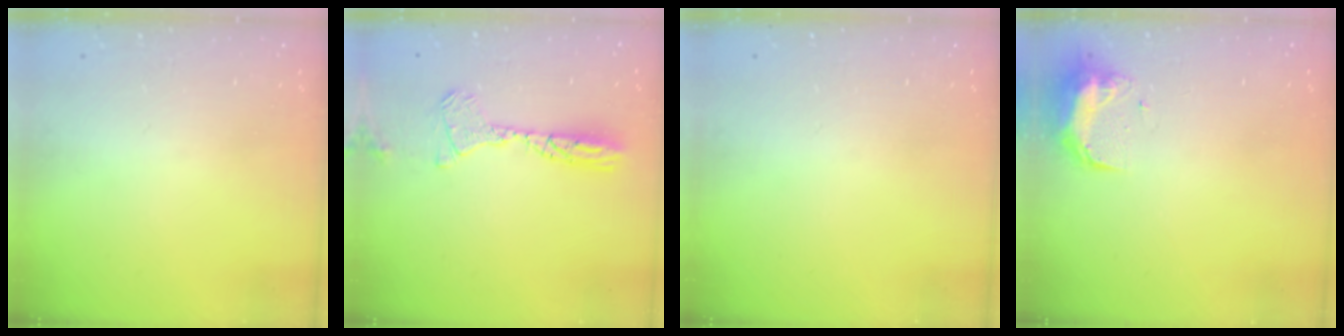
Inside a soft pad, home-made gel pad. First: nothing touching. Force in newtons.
{"total": 13.0, "press": 12.6, "slide": 3.3}
{"total": 0.0}
{"total": 9.7, "press": 9.7, "slide": 0.7}